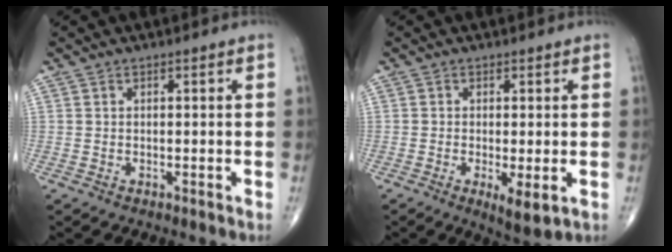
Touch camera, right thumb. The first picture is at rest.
{"total": 5.0, "force": [-1.3, 1.4, 4.6], "torque": [-0.077, -0.016, -0.020]}